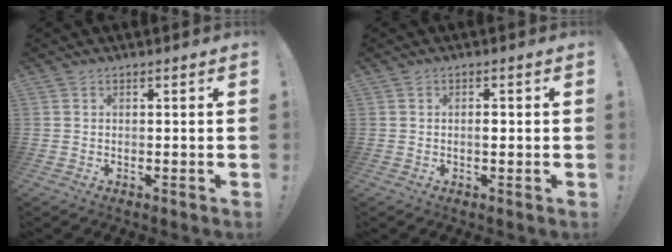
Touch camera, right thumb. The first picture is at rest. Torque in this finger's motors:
{"motor_torque": [-0.10, -0.24, 0.35, -0.11, 0.01]}